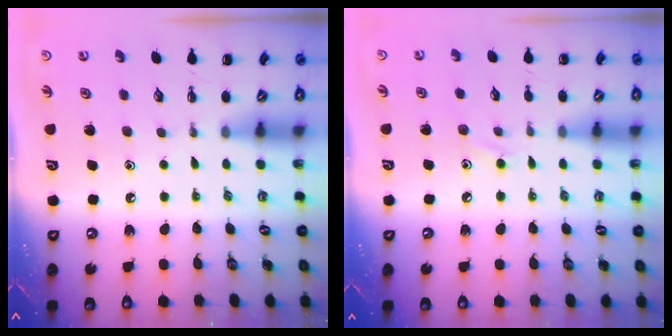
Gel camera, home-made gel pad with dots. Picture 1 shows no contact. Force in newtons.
{"total": 7.0, "press": 6.6, "slide": 2.4}